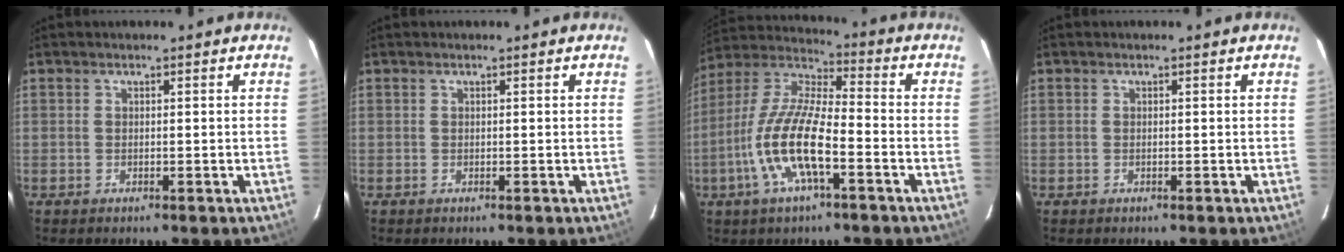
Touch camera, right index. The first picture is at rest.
{"total": 0.0}
{"total": 14.7, "force": [-5.6, 4.0, 13.0], "torque": [-0.269, -0.007, -0.112]}
{"total": 0.0}